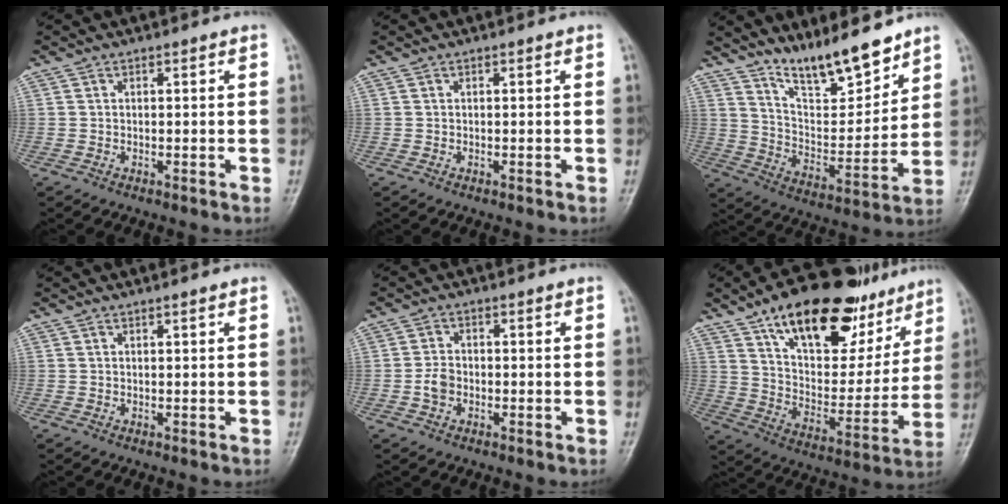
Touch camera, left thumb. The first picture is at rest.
{"total": 0.0}
{"total": 13.4, "force": [11.1, 3.4, 6.6], "torque": [-0.081, -0.081, 0.201]}
{"total": 0.6, "force": [0.4, 0.0, 0.4], "torque": [-0.010, -0.002, 0.009]}
{"total": 3.0, "force": [-0.8, 2.2, 1.9], "torque": [-0.032, 0.009, -0.020]}
{"total": 26.2, "force": [16.4, 12.4, 16.2], "torque": [-0.199, -0.044, 0.262]}